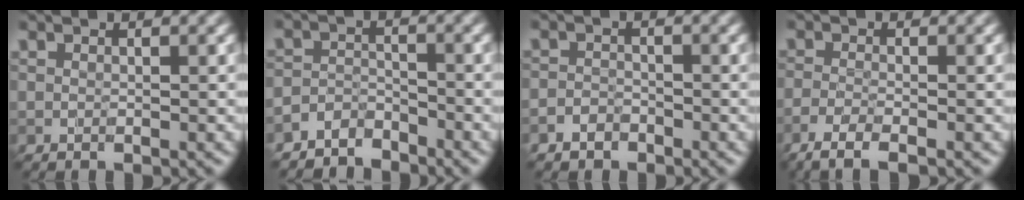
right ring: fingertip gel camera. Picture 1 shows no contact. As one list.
[{"total": 2.9, "force": [-2.8, 1.0, 0.1], "torque": [0.006, 0.005, -0.062]}, {"total": 1.4, "force": [-1.1, 0.8, 0.1], "torque": [0.005, 0.005, -0.025]}, {"total": 2.6, "force": [-1.9, 0.4, 1.8], "torque": [-0.036, -0.006, -0.046]}]